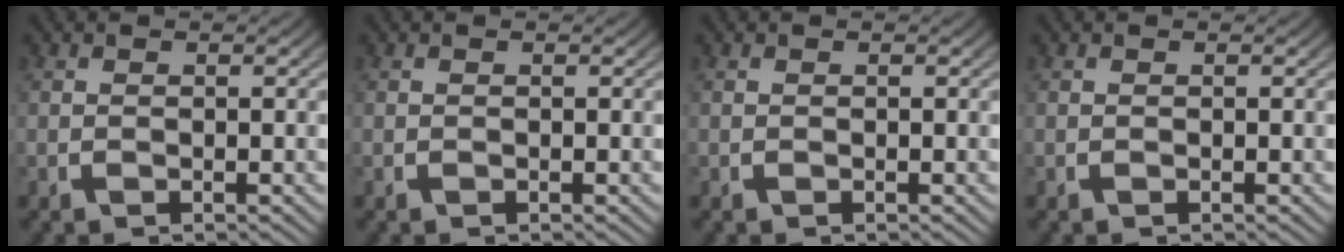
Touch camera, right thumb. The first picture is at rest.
{"total": 0.0}
{"total": 0.0}
{"total": 0.0}